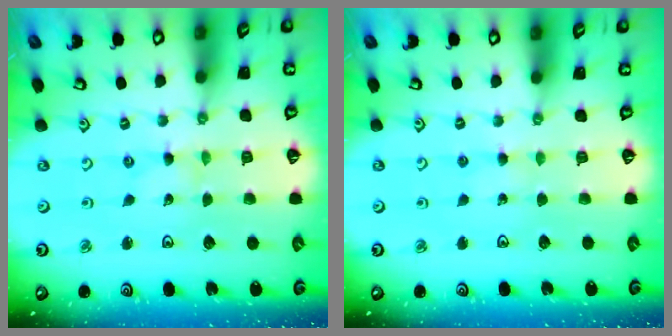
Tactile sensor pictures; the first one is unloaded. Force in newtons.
{"total": 2.3, "press": 2.3, "slide": 0.3}